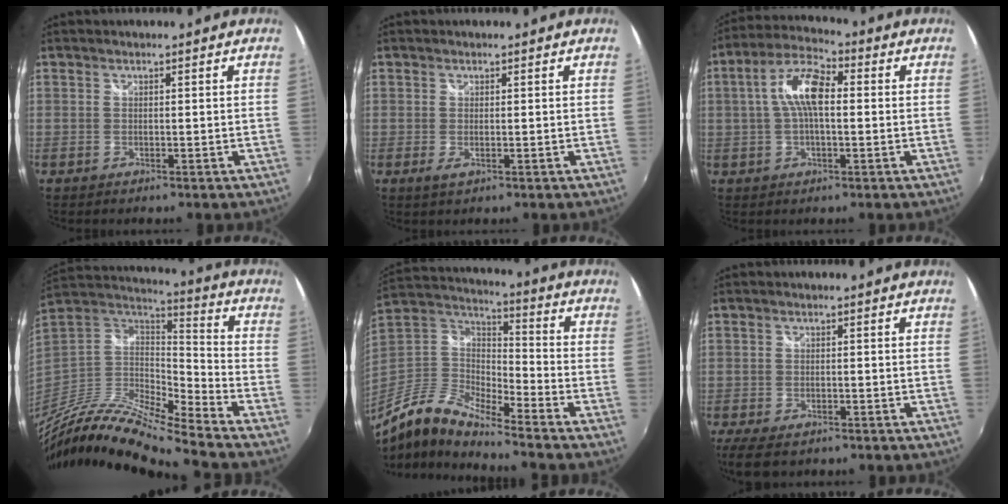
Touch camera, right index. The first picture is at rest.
{"total": 1.6, "force": [-0.4, 0.6, 1.4], "torque": [-0.029, -0.004, -0.005]}
{"total": 9.2, "force": [0.8, 3.7, 8.4], "torque": [-0.169, 0.023, 0.010]}
{"total": 19.9, "force": [-16.3, 1.4, 11.2], "torque": [-0.211, -0.039, -0.319]}
{"total": 13.1, "force": [-9.6, 2.9, 8.5], "torque": [-0.172, -0.005, -0.200]}
{"total": 6.2, "force": [-4.4, 2.7, 3.5], "torque": [-0.086, -0.026, -0.077]}